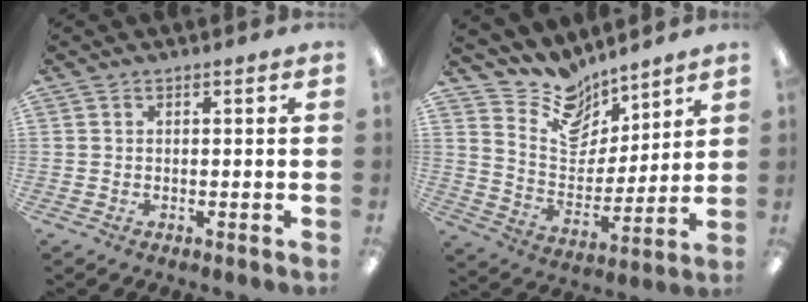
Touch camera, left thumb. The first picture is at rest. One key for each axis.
{"total": 10.8, "fx": 9.4, "fy": 5.1, "fz": 1.3, "tx": -0.050, "ty": -0.089, "tz": 0.177}